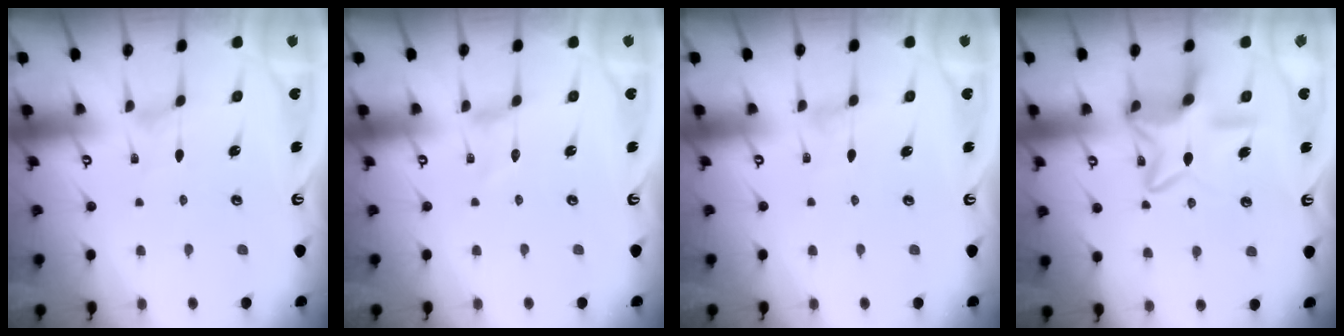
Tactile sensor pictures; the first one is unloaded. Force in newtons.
{"total": 0.0}
{"total": 0.0}
{"total": 11.3, "press": 11.3, "slide": 0.7}